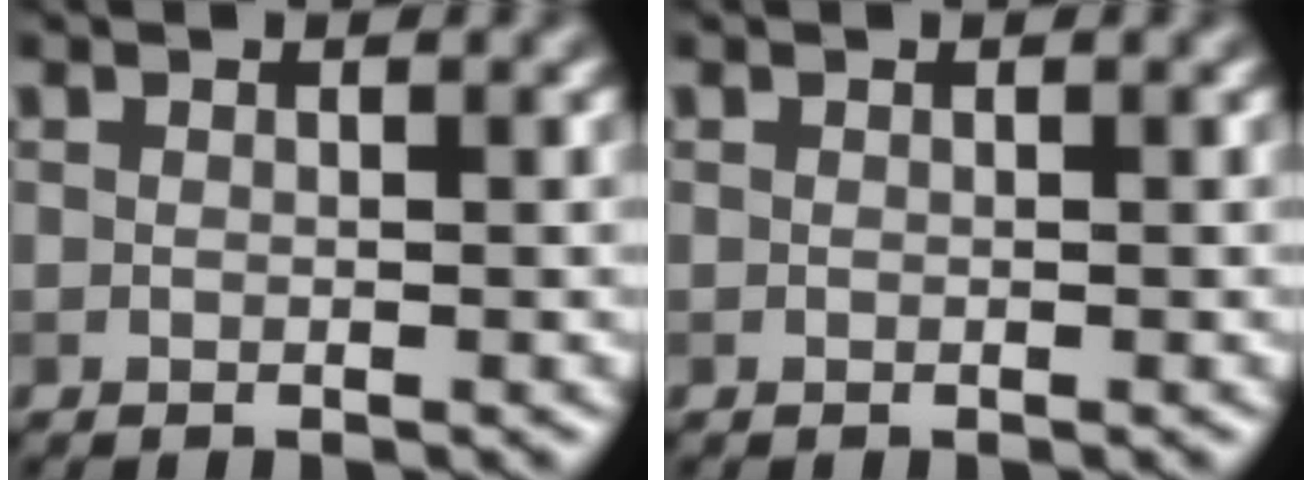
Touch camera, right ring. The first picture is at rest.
{"total": 0.0}